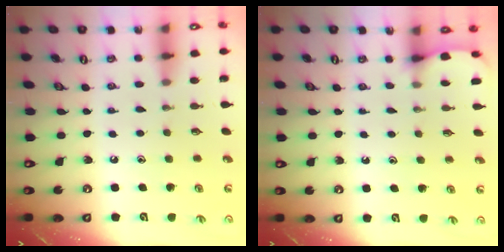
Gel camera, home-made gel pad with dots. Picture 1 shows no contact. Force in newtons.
{"total": 2.8, "press": 2.8, "slide": 0.1}